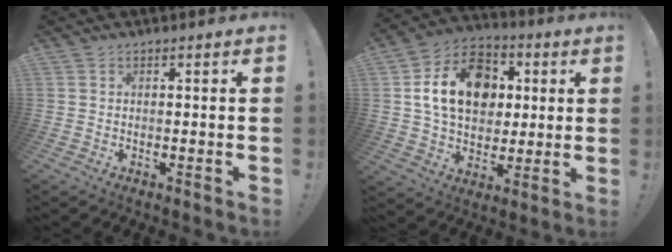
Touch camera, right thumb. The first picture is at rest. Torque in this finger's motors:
{"motor_torque": [2.13, 2.05, 0.51, -0.09, 0.01]}